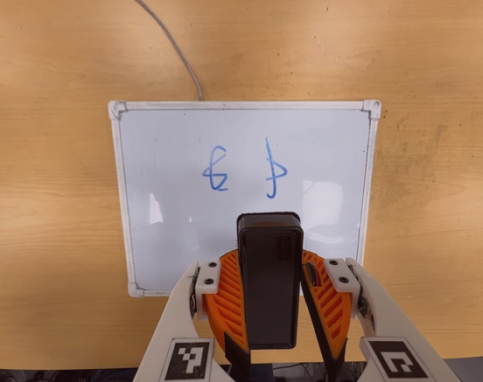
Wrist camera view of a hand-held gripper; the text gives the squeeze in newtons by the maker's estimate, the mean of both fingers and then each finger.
{"total": 7.1, "left": 7.1, "right": 7.2}